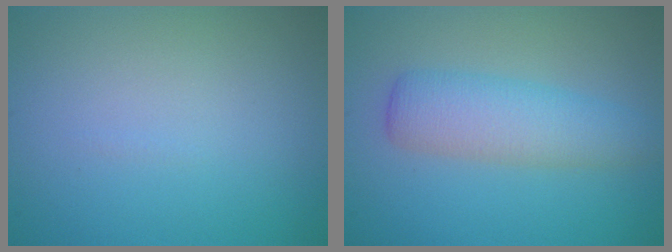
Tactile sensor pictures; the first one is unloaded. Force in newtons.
{"total": 4.2, "press": 4.2, "slide": 0.1}